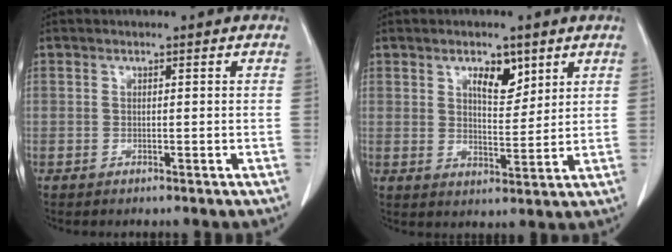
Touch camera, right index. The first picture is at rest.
{"total": 5.3, "force": [3.0, 2.3, 3.8], "torque": [-0.060, -0.002, 0.050]}